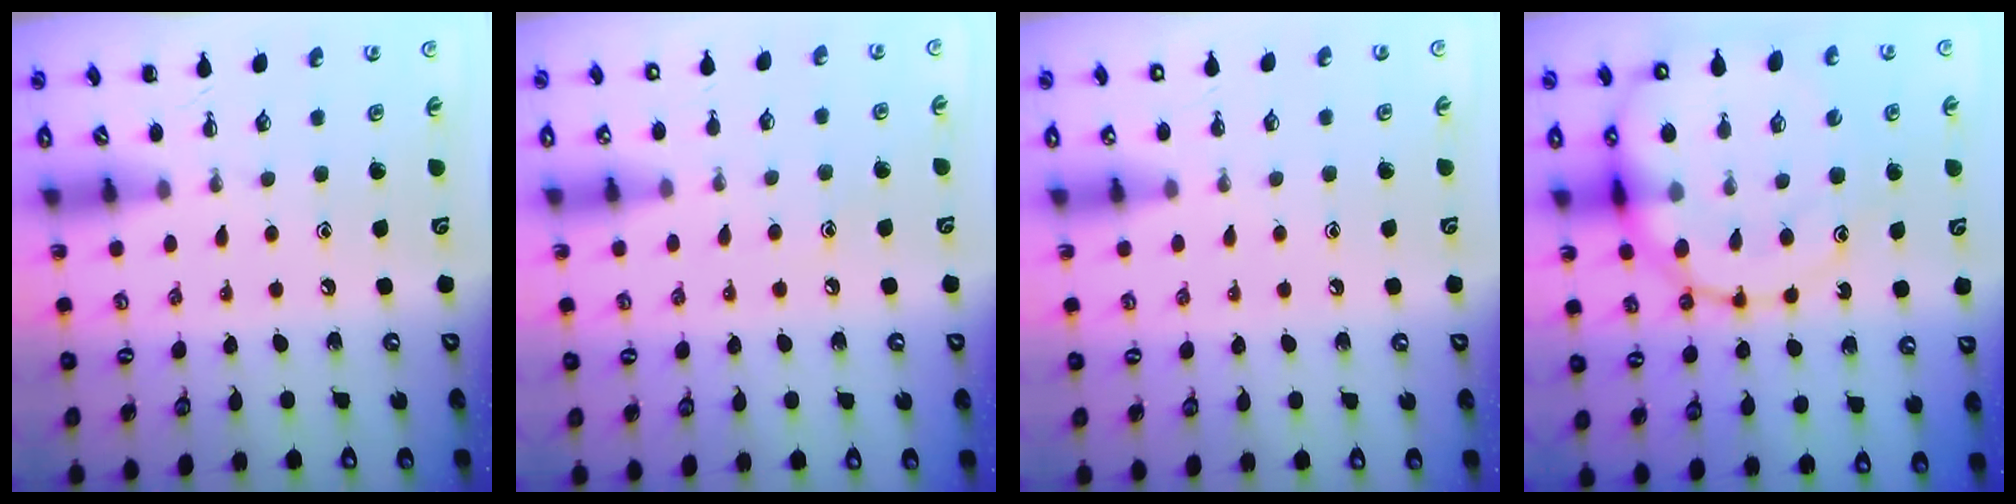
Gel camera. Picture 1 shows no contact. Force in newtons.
{"total": 6.4, "press": 6.2, "slide": 1.7}
{"total": 2.1, "press": 2.0, "slide": 0.6}
{"total": 20.8, "press": 20.6, "slide": 3.0}